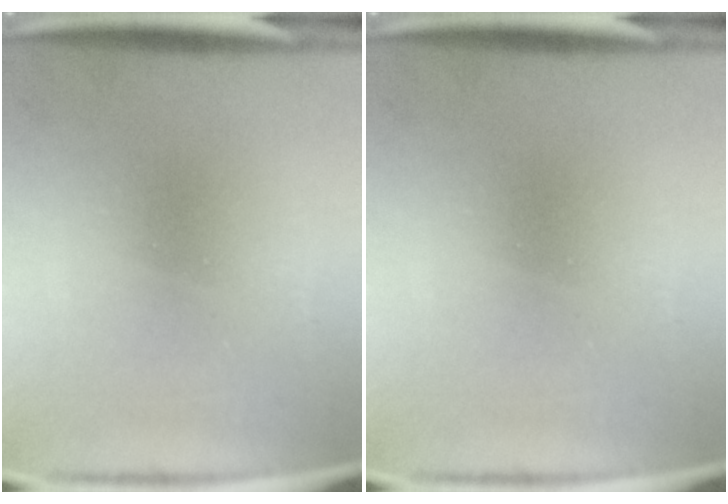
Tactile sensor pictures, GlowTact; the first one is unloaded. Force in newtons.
{"total": 0.0}